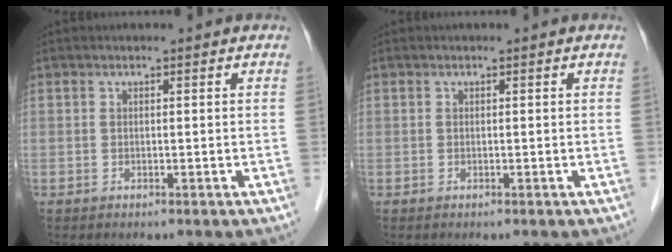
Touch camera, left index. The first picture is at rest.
{"total": 0.0}